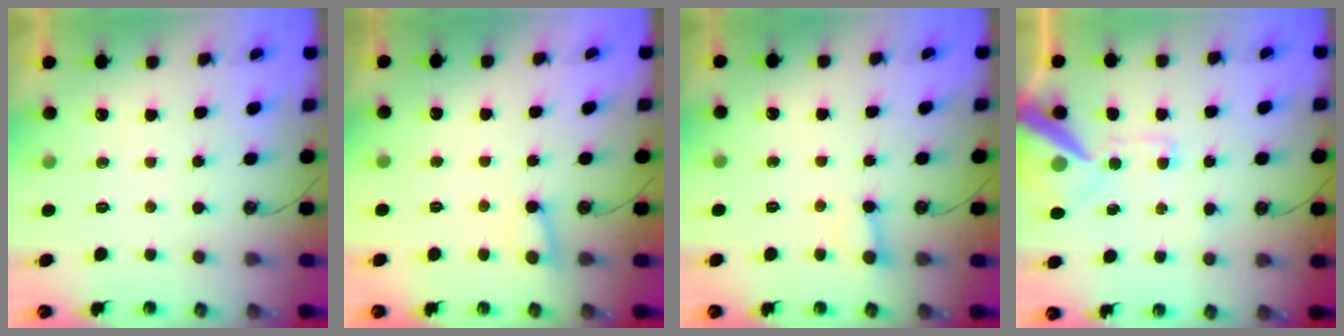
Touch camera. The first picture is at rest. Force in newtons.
{"total": 2.9, "press": 2.9, "slide": 0.3}
{"total": 2.7, "press": 2.7, "slide": 0.1}
{"total": 16.6, "press": 16.4, "slide": 2.5}